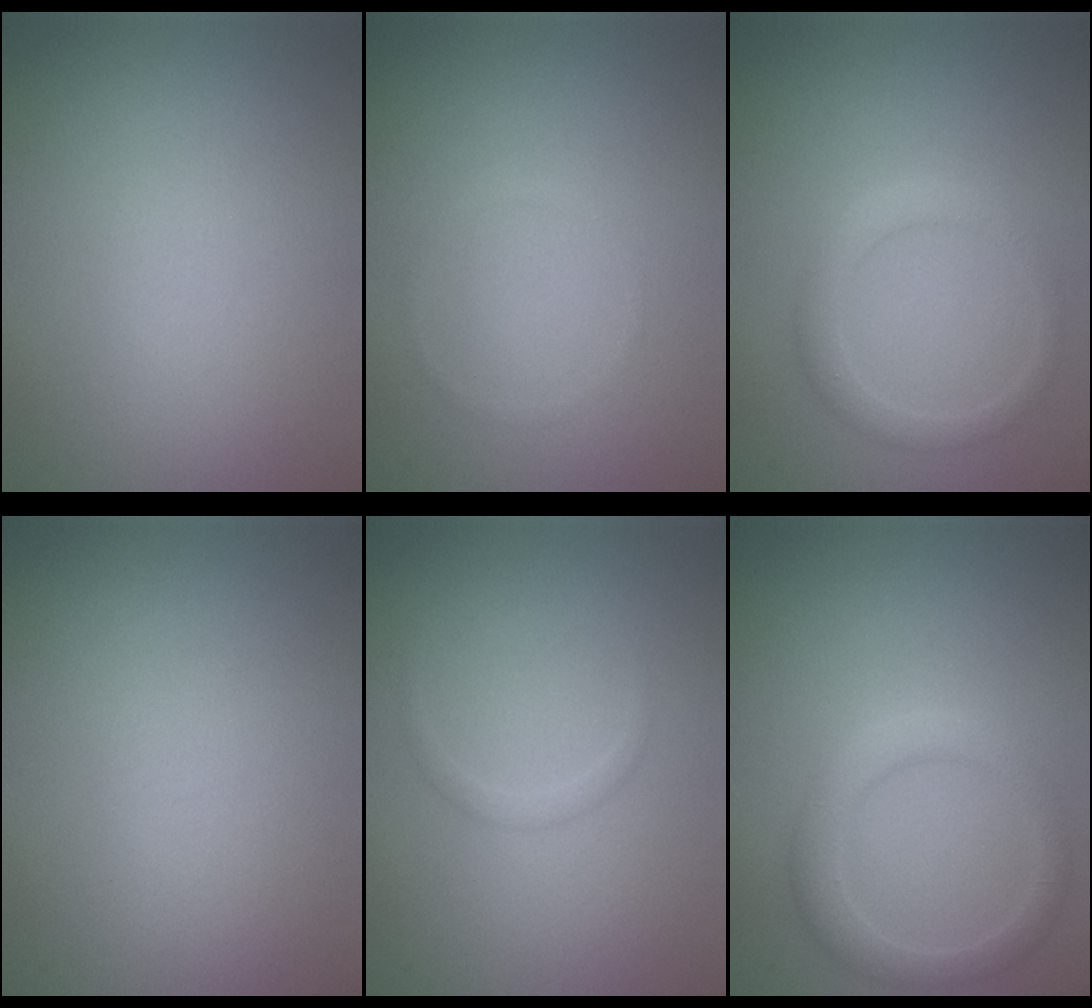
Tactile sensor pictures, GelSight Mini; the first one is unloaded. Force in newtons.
{"total": 0.5, "press": 0.5, "slide": 0.1}
{"total": 2.1, "press": 2.1, "slide": 0.1}
{"total": 0.0}
{"total": 0.8, "press": 0.8, "slide": 0.1}
{"total": 2.9, "press": 2.9, "slide": 0.1}